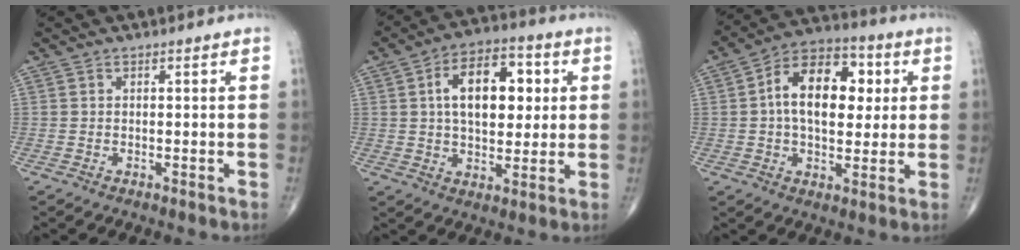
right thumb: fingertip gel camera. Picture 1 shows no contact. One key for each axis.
{"total": 14.8, "fx": 3.0, "fy": 8.5, "fz": 11.7, "tx": -0.153, "ty": 0.008, "tz": 0.046}
{"total": 15.8, "fx": 2.6, "fy": 9.6, "fz": 12.3, "tx": -0.167, "ty": 0.015, "tz": 0.033}